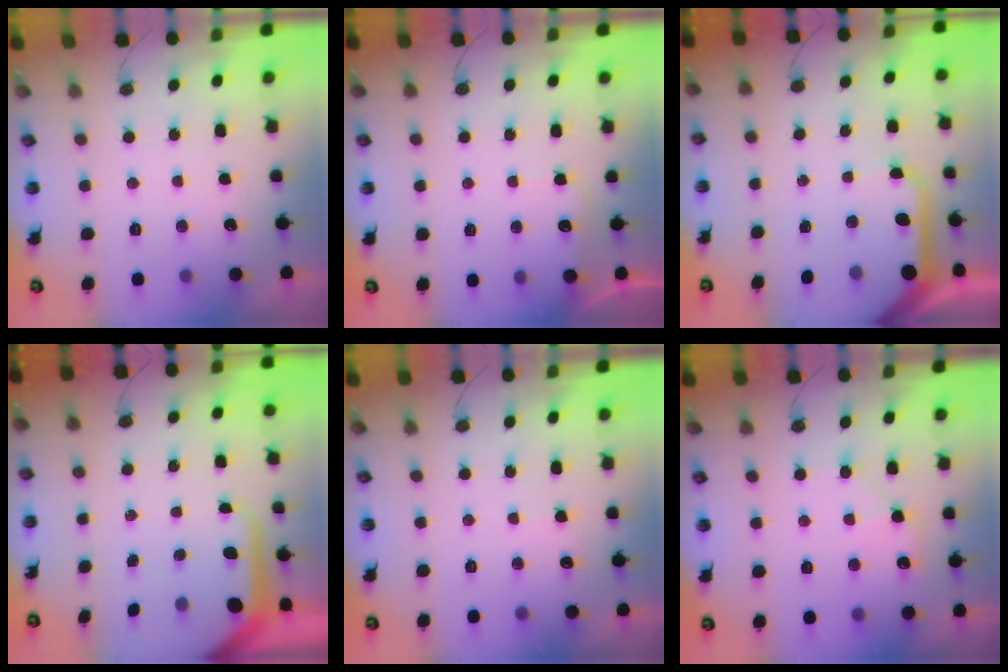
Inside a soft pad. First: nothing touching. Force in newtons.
{"total": 4.0, "press": 4.0, "slide": 0.5}
{"total": 10.3, "press": 10.2, "slide": 1.2}
{"total": 9.8, "press": 9.7, "slide": 0.8}
{"total": 2.7, "press": 2.7, "slide": 0.3}
{"total": 7.0, "press": 7.0, "slide": 0.8}